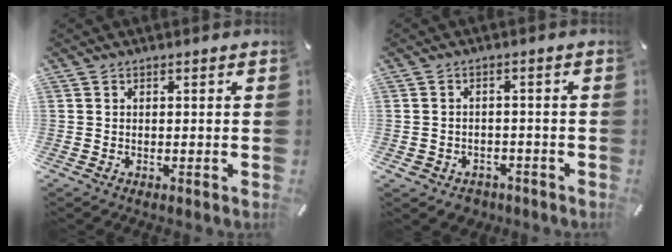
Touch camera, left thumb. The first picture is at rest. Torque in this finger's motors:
{"motor_torque": [-0.45, 0.47, -0.04, 0.10, 0.01]}